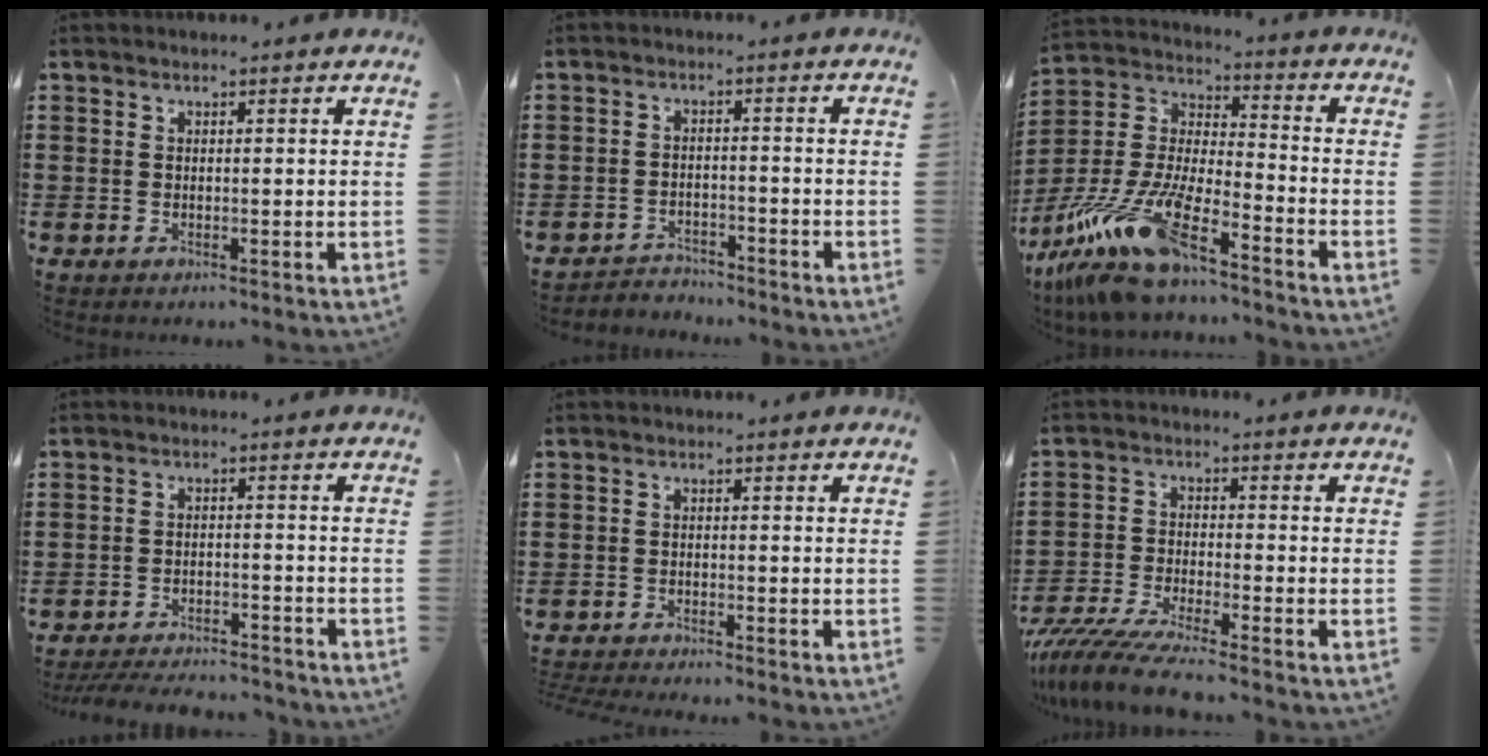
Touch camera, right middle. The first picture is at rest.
{"total": 2.8, "force": [-2.8, 0.5, -0.2], "torque": [-0.006, -0.001, -0.062]}
{"total": 14.2, "force": [-11.3, 1.6, 8.5], "torque": [-0.192, 0.001, -0.221]}
{"total": 4.1, "force": [-4.0, 0.4, 0.9], "torque": [-0.022, -0.001, -0.083]}
{"total": 1.7, "force": [-1.7, -0.1, 0.2], "torque": [-0.005, 0.000, -0.035]}
{"total": 6.4, "force": [-5.8, -0.3, 2.7], "torque": [-0.074, -0.021, -0.118]}